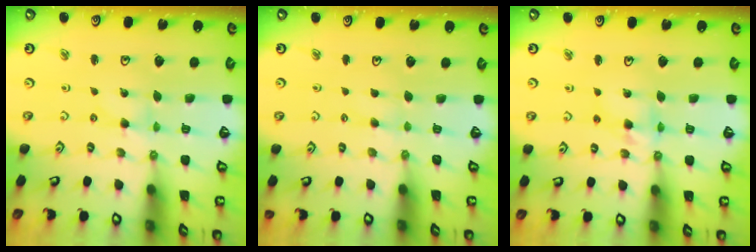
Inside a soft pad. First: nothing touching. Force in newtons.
{"total": 0.8, "press": 0.8, "slide": 0.3}
{"total": 7.8, "press": 7.8, "slide": 0.6}